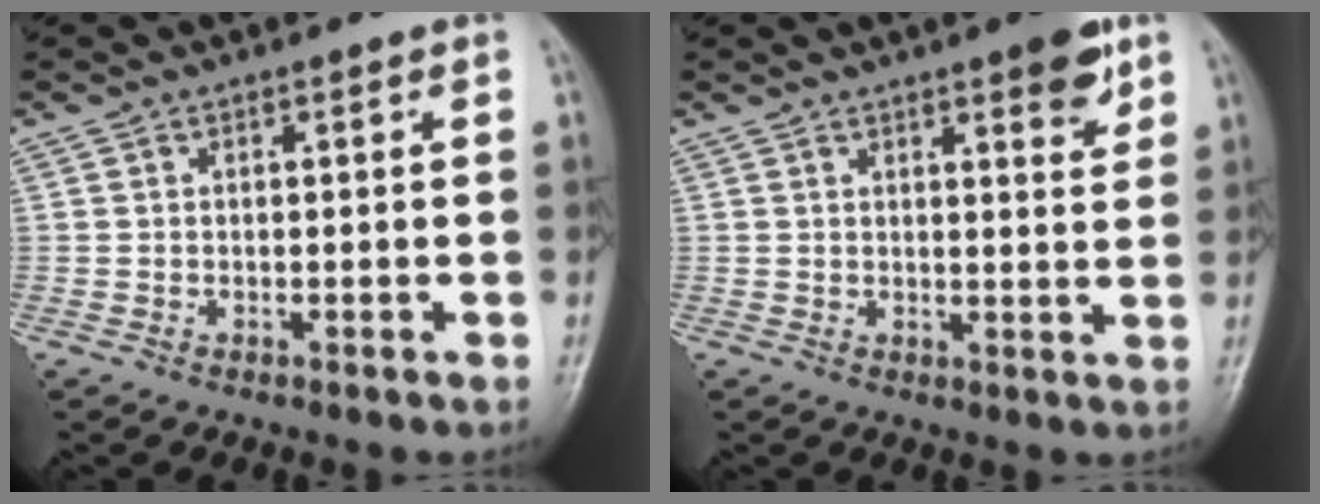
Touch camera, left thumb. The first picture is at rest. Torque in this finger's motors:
{"motor_torque": [0.93, 0.53, 0.39, -0.54, 0.00]}